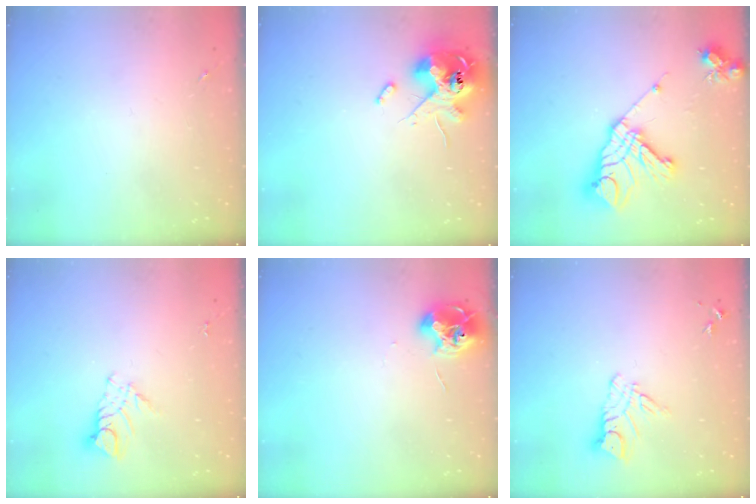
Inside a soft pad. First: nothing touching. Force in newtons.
{"total": 12.8, "press": 12.6, "slide": 2.2}
{"total": 19.8, "press": 19.6, "slide": 2.6}
{"total": 6.7, "press": 6.7, "slide": 0.5}
{"total": 9.3, "press": 9.3, "slide": 1.0}
{"total": 8.6, "press": 8.5, "slide": 0.9}